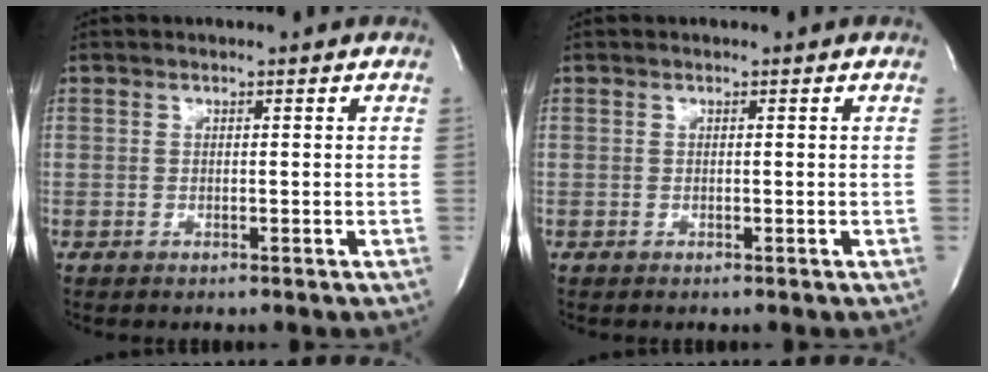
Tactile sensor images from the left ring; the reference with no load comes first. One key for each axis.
{"total": 0.0}